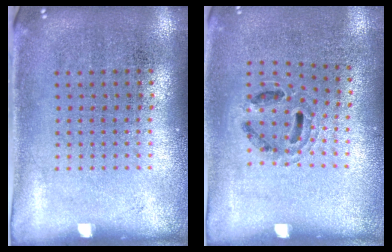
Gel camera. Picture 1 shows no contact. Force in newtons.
{"total": 0.8, "press": 0.8, "slide": 0.3}